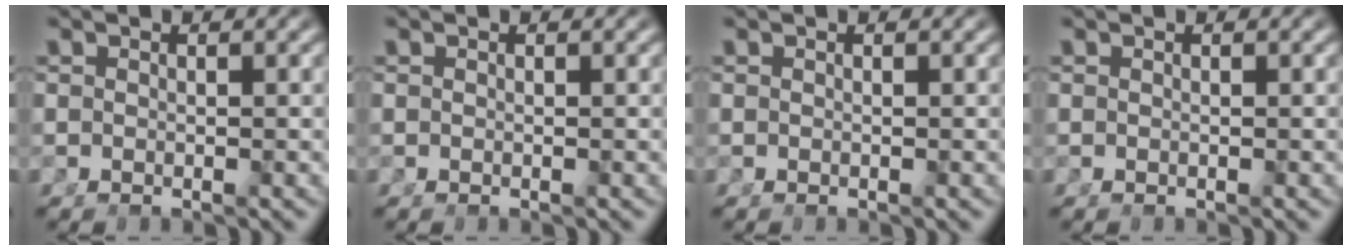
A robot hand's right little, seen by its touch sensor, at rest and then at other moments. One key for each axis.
{"total": 0.0}
{"total": 0.0}
{"total": 0.0}